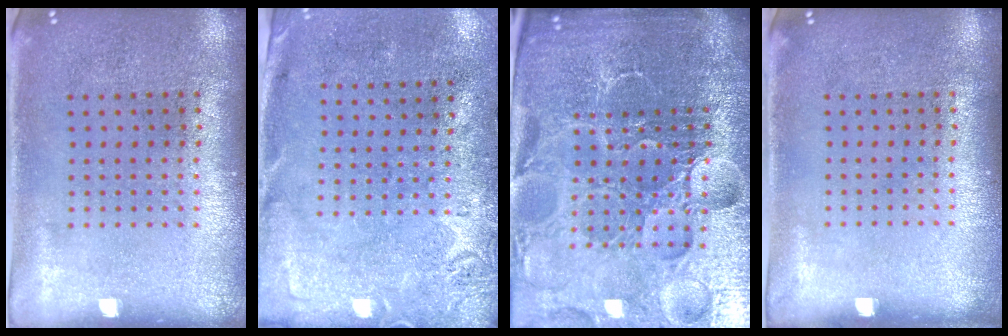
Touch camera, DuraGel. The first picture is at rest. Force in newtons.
{"total": 2.9, "press": 2.2, "slide": 1.8}
{"total": 6.7, "press": 5.9, "slide": 3.1}
{"total": 0.0}